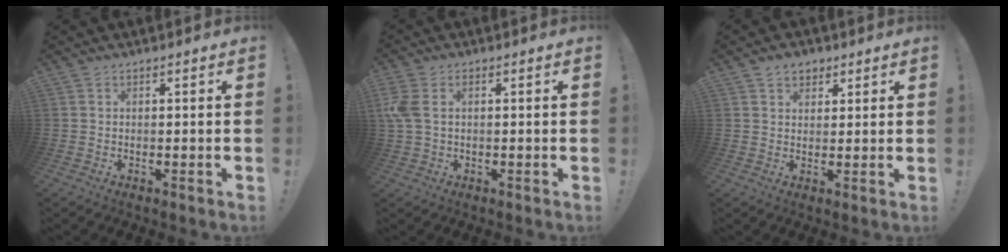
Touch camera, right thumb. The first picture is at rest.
{"total": 5.4, "force": [1.0, 3.5, 4.0], "torque": [-0.100, 0.003, 0.020]}
{"total": 4.6, "force": [2.8, 3.4, 1.3], "torque": [-0.006, -0.012, 0.049]}